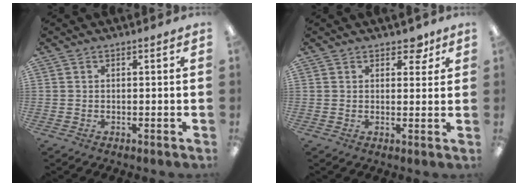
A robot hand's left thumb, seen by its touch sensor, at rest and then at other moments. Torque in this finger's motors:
{"motor_torque": [-0.06, 0.00, -0.51, 0.09, -0.01]}